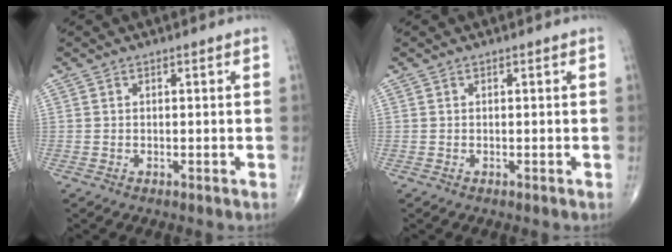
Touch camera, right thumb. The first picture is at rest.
{"total": 0.0}